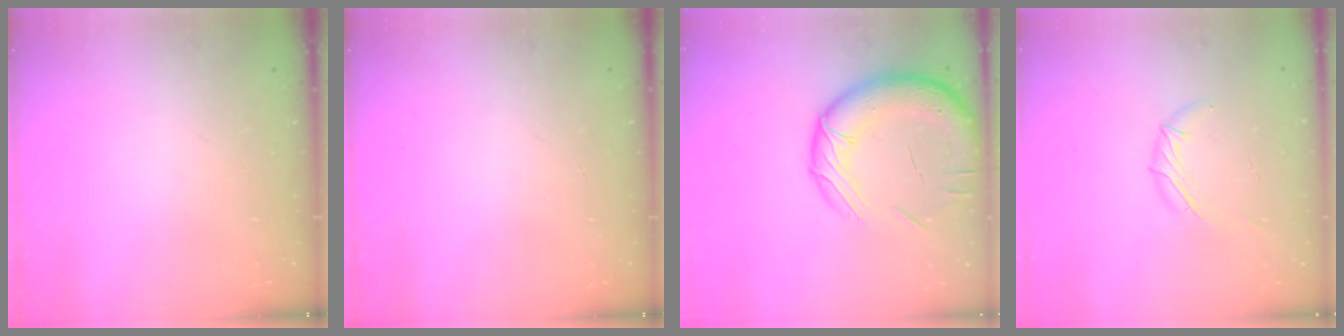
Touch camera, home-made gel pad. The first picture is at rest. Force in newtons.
{"total": 0.0}
{"total": 20.3, "press": 19.9, "slide": 4.2}
{"total": 5.8, "press": 5.7, "slide": 1.3}